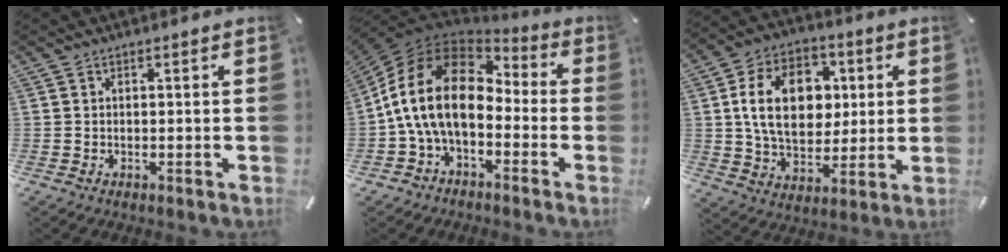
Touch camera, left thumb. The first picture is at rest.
{"total": 18.0, "force": [-1.8, 11.8, 13.6], "torque": [-0.291, 0.027, -0.037]}
{"total": 17.4, "force": [2.9, 12.6, 11.7], "torque": [-0.204, 0.013, 0.051]}